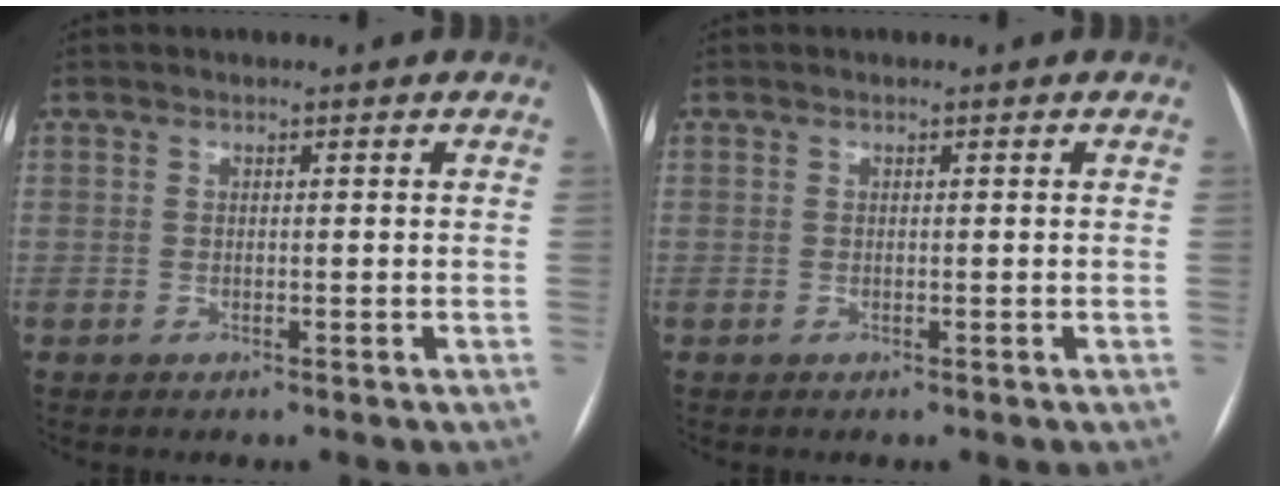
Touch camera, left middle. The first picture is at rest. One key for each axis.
{"total": 0.0}